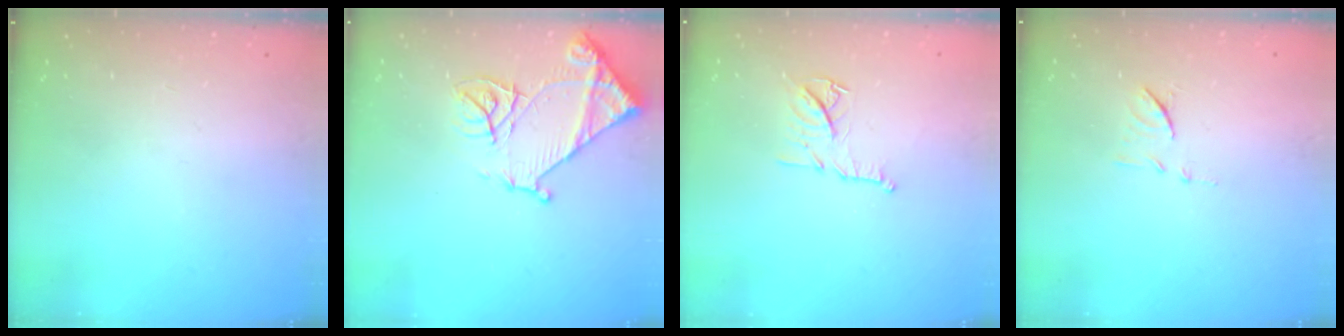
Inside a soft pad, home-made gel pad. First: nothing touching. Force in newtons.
{"total": 13.0, "press": 13.0, "slide": 1.3}
{"total": 11.0, "press": 11.0, "slide": 0.1}
{"total": 8.1, "press": 8.0, "slide": 0.7}